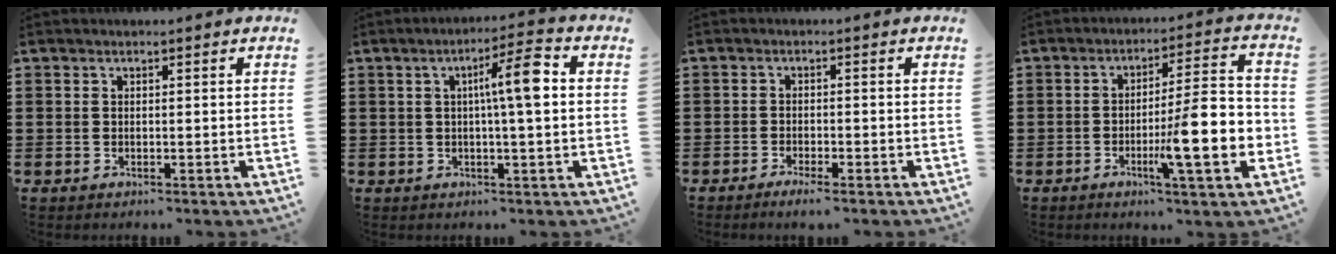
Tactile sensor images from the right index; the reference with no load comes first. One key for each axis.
{"total": 6.8, "fx": 0.9, "fy": 0.8, "fz": 6.7, "tx": -0.109, "ty": -0.002, "tz": 0.006}
{"total": 1.7, "fx": -1.5, "fy": -0.1, "fz": 0.8, "tx": -0.014, "ty": -0.003, "tz": -0.027}
{"total": 12.4, "fx": -3.3, "fy": 2.3, "fz": 11.7, "tx": -0.173, "ty": -0.009, "tz": -0.059}